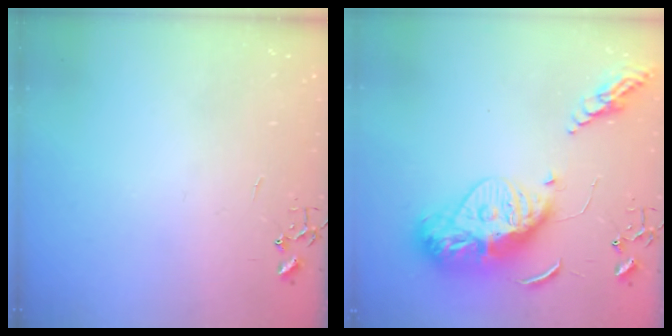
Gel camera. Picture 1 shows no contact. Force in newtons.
{"total": 18.2, "press": 18.1, "slide": 1.5}